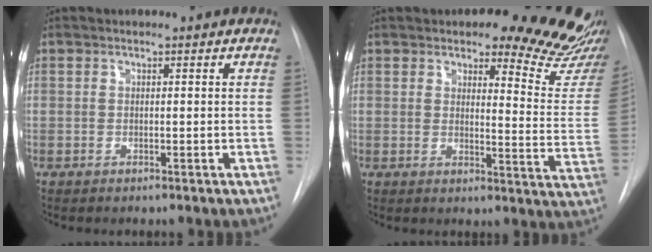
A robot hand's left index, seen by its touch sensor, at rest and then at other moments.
{"total": 16.3, "force": [14.5, 3.0, 6.9], "torque": [-0.065, -0.089, 0.153]}